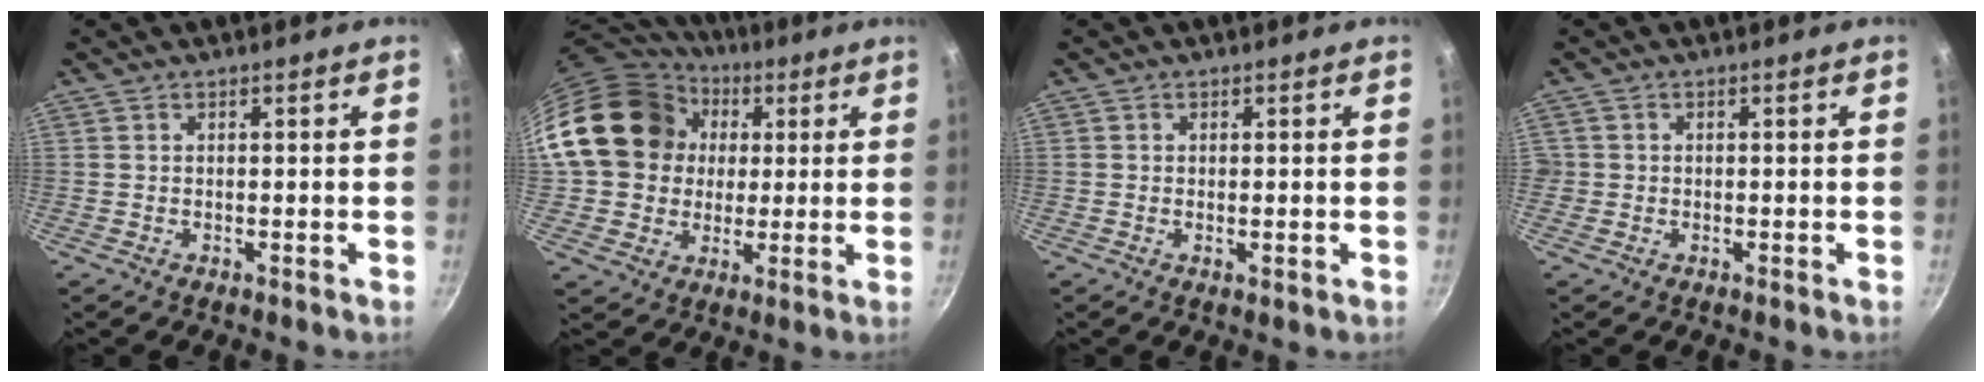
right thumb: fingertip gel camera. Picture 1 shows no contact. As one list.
[{"total": 19.8, "force": [3.3, 16.9, 9.7], "torque": [-0.153, 0.031, 0.057]}, {"total": 1.1, "force": [-0.1, 0.4, 1.0], "torque": [-0.018, -0.003, -0.003]}, {"total": 1.1, "force": [-0.3, 1.1, 0.1], "torque": [0.003, 0.004, -0.005]}]